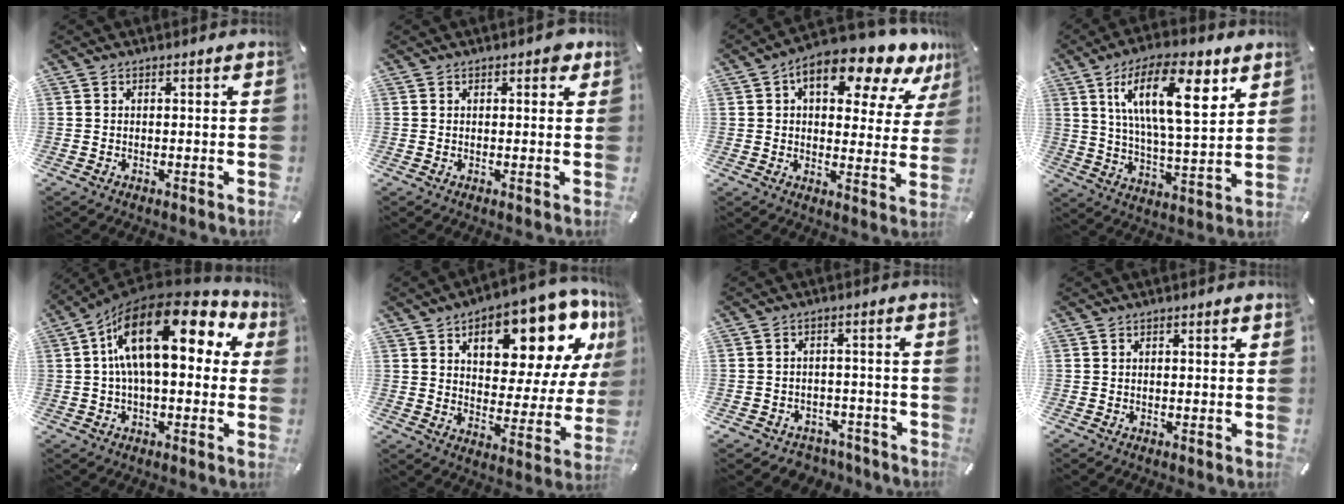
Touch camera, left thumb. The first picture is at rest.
{"total": 2.1, "force": [1.1, 1.1, 1.4], "torque": [-0.014, -0.001, 0.015]}
{"total": 14.3, "force": [8.6, 6.6, 9.4], "torque": [-0.127, -0.049, 0.138]}
{"total": 18.8, "force": [8.5, 7.1, 15.2], "torque": [-0.247, -0.019, 0.134]}
{"total": 19.9, "force": [5.5, 9.1, 16.8], "torque": [-0.289, -0.026, 0.084]}
{"total": 18.5, "force": [10.9, 9.2, 11.8], "torque": [-0.156, -0.075, 0.177]}
{"total": 4.0, "force": [-2.6, 2.8, 0.8], "torque": [-0.020, 0.013, -0.052]}
{"total": 0.9, "force": [0.3, 0.3, 0.8], "torque": [-0.014, 0.004, 0.004]}